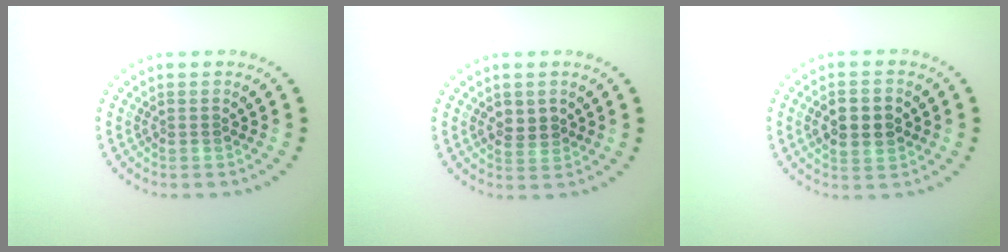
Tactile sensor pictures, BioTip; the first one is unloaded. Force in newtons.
{"total": 1.9, "press": 1.8, "slide": 0.5}
{"total": 4.2, "press": 4.2, "slide": 0.1}